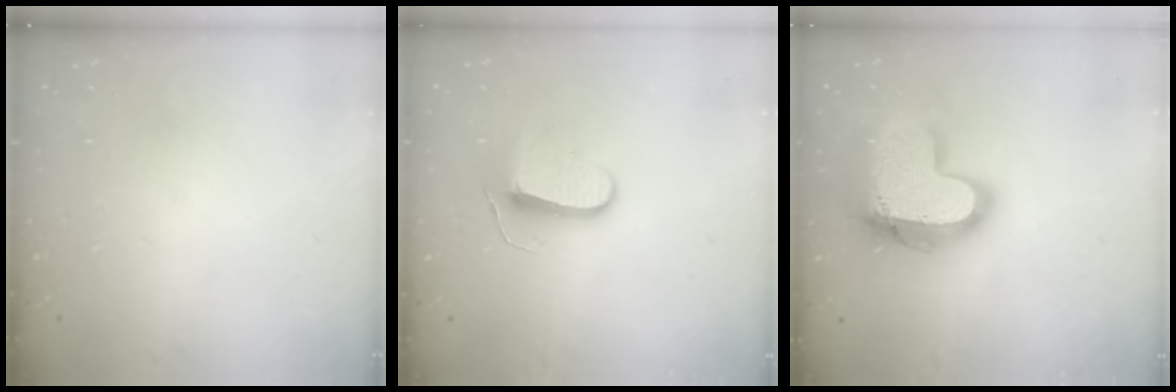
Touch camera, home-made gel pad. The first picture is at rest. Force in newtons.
{"total": 8.9, "press": 8.9, "slide": 0.7}
{"total": 18.9, "press": 18.8, "slide": 1.5}